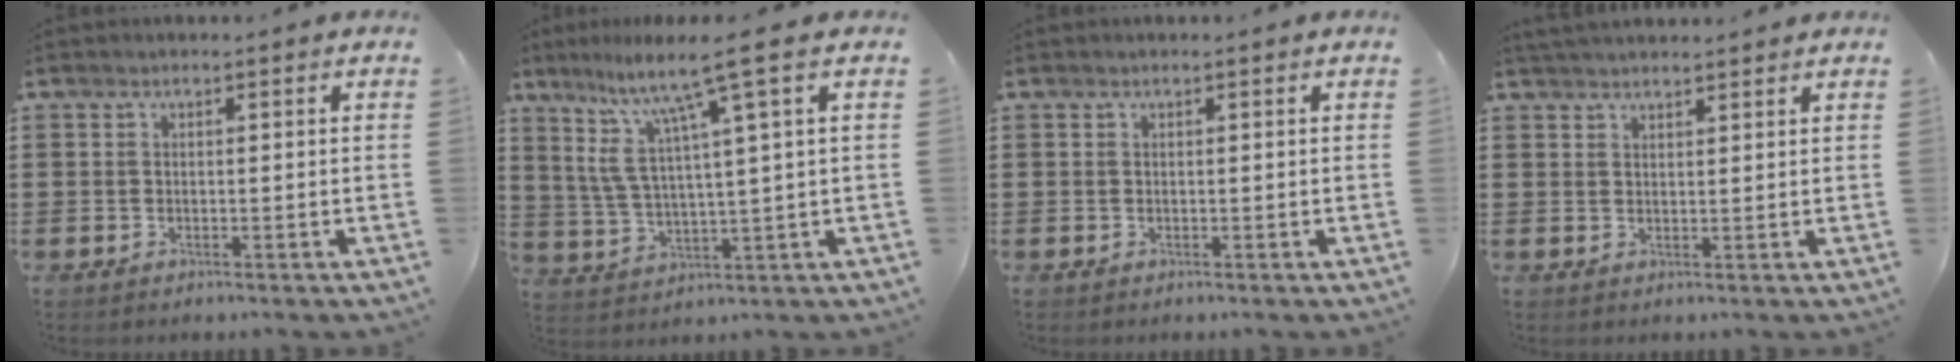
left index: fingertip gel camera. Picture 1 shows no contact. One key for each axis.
{"total": 10.6, "fx": 5.9, "fy": 0.3, "fz": 8.7, "tx": -0.198, "ty": -0.027, "tz": 0.089}
{"total": 0.0}
{"total": 2.1, "fx": 2.1, "fy": 0.1, "fz": 0.2, "tx": -0.009, "ty": -0.001, "tz": 0.041}